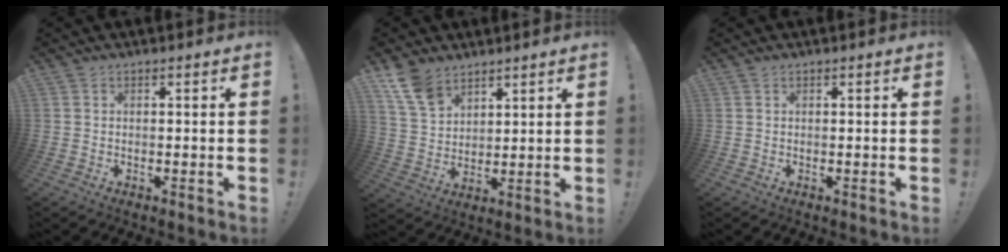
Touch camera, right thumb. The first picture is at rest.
{"total": 10.5, "force": [7.5, 5.9, 4.5], "torque": [-0.085, -0.038, 0.148]}
{"total": 0.0}